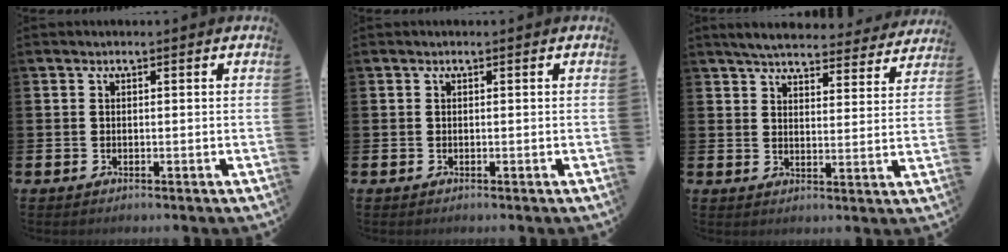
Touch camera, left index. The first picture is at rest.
{"total": 0.0}
{"total": 5.4, "force": [5.2, 1.0, 1.1], "torque": [-0.031, -0.036, 0.089]}